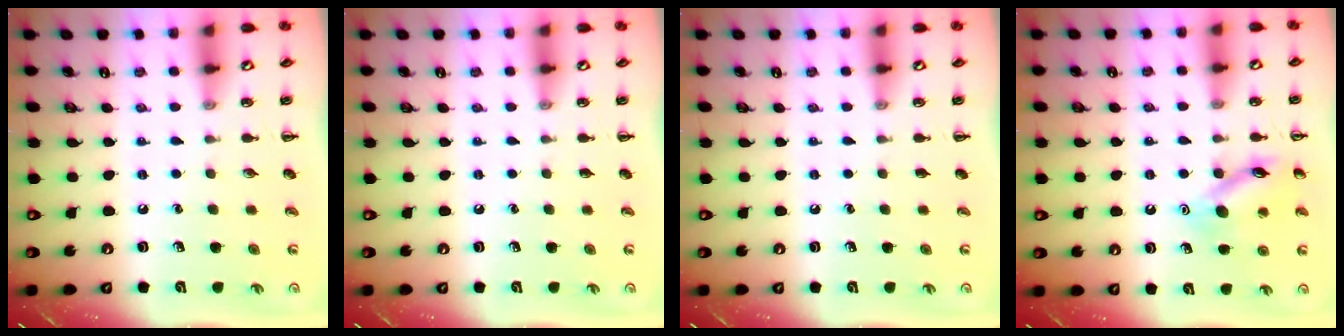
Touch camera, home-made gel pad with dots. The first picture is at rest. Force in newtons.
{"total": 0.0}
{"total": 0.0}
{"total": 12.7, "press": 12.6, "slide": 1.1}